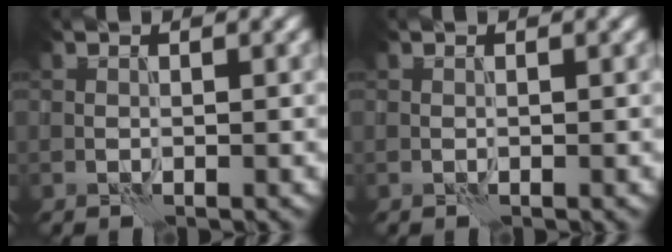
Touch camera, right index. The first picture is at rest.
{"total": 0.0}